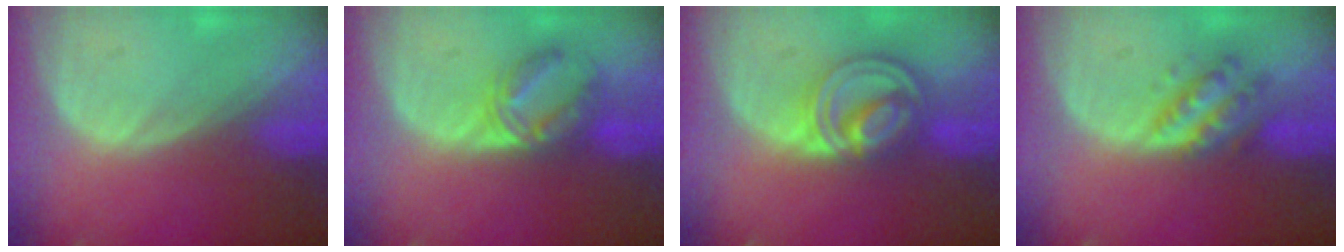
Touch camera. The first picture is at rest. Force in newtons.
{"total": 6.0, "press": 5.8, "slide": 1.4}
{"total": 8.6, "press": 7.2, "slide": 4.7}
{"total": 5.3, "press": 5.3, "slide": 0.2}